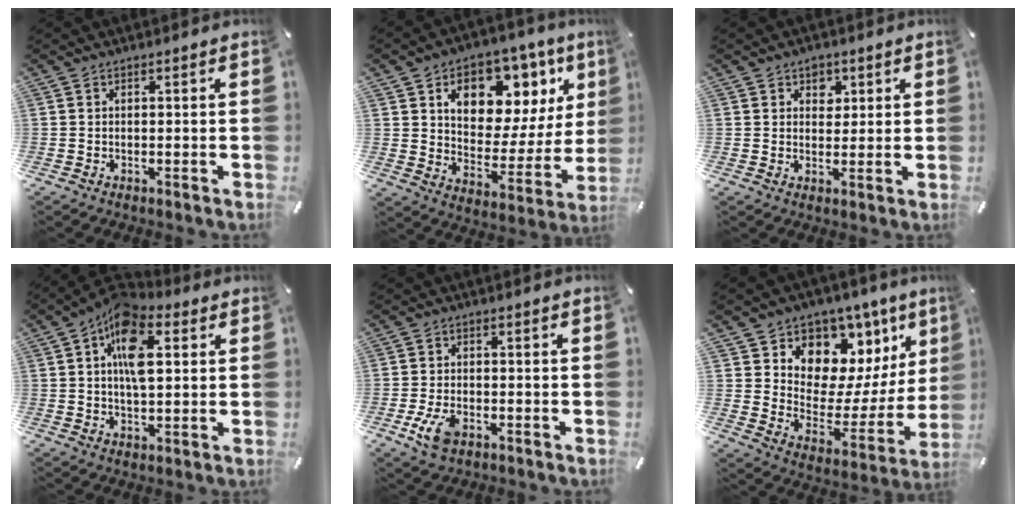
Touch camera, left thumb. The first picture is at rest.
{"total": 13.6, "force": [7.7, 9.1, 6.6], "torque": [-0.095, -0.059, 0.135]}
{"total": 3.6, "force": [1.6, 3.1, 1.0], "torque": [0.004, -0.005, 0.021]}
{"total": 12.8, "force": [3.6, 6.5, 10.5], "torque": [-0.188, -0.006, 0.062]}
{"total": 5.9, "force": [-2.6, 3.5, 3.9], "torque": [-0.094, 0.004, -0.051]}
{"total": 9.6, "force": [5.9, 7.4, 1.3], "torque": [-0.005, -0.099, 0.102]}